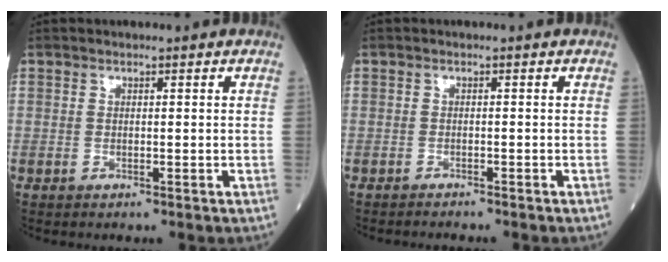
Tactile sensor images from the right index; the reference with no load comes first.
{"total": 2.6, "force": [-2.4, 0.1, 0.9], "torque": [-0.015, -0.003, -0.030]}